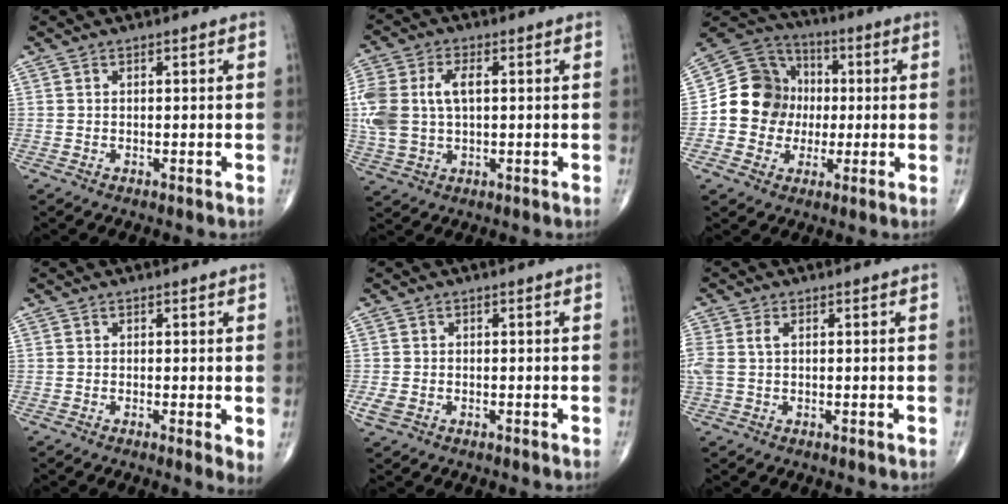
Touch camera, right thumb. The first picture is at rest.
{"total": 12.4, "force": [1.5, 7.4, 9.9], "torque": [-0.241, 0.014, 0.034]}
{"total": 13.6, "force": [-0.6, 12.4, 5.5], "torque": [-0.058, 0.026, -0.017]}
{"total": 2.4, "force": [-0.2, 0.5, 2.4], "torque": [-0.039, -0.010, -0.009]}
{"total": 2.1, "force": [-0.8, 1.5, 1.3], "torque": [-0.033, 0.001, -0.013]}
{"total": 4.1, "force": [0.6, 2.4, 3.2], "torque": [-0.106, 0.018, 0.016]}